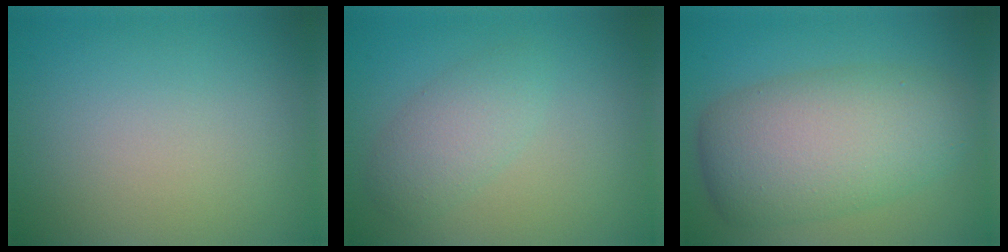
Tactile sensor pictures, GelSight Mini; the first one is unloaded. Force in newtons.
{"total": 2.7, "press": 2.7, "slide": 0.1}
{"total": 8.7, "press": 8.7, "slide": 0.4}